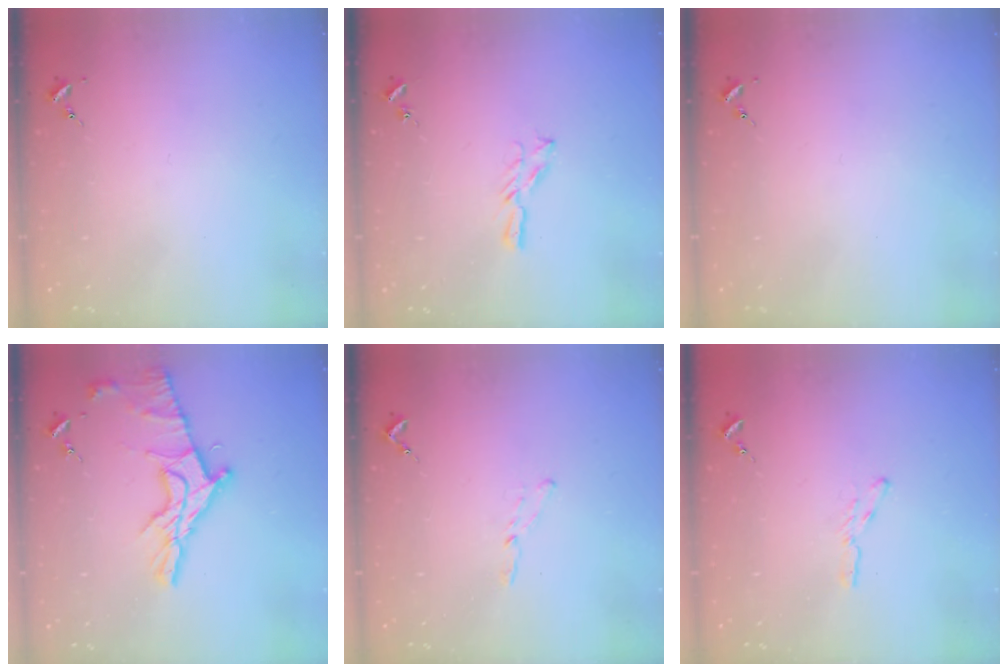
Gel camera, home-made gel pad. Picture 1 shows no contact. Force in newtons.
{"total": 5.9, "press": 5.9, "slide": 0.1}
{"total": 0.0}
{"total": 15.1, "press": 15.0, "slide": 1.2}
{"total": 3.4, "press": 3.4, "slide": 0.3}
{"total": 3.4, "press": 3.3, "slide": 0.3}